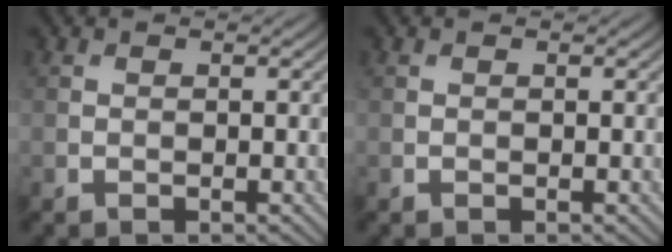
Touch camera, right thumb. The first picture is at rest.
{"total": 0.0}